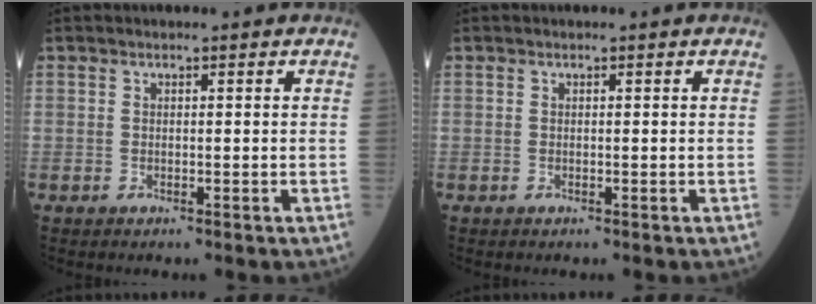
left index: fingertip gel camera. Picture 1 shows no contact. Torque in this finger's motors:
{"motor_torque": [0.00, 0.00, 0.00, 0.00]}